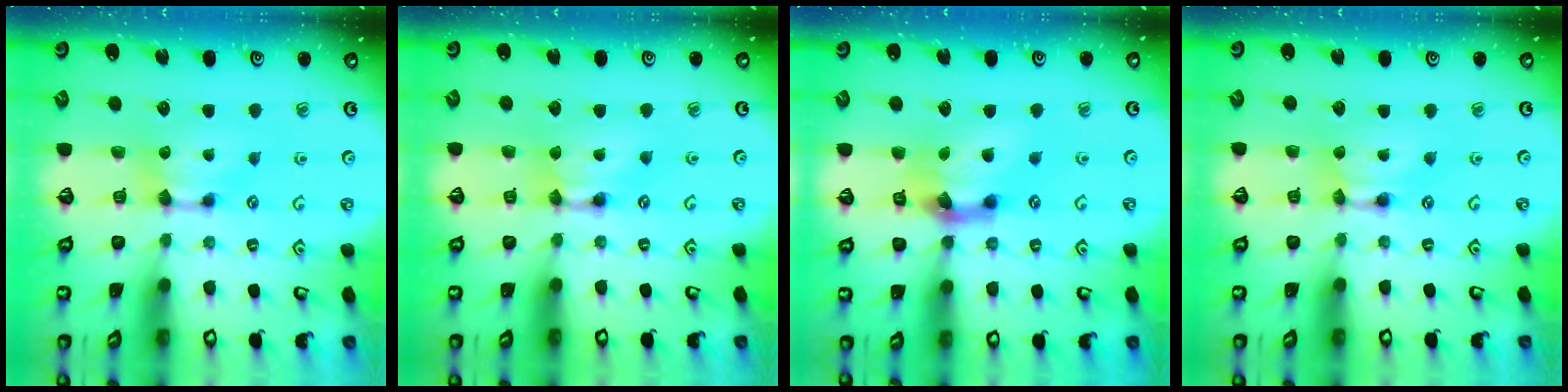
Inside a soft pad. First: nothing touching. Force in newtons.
{"total": 1.5, "press": 1.5, "slide": 0.1}
{"total": 7.1, "press": 6.8, "slide": 2.0}
{"total": 1.7, "press": 1.7, "slide": 0.1}